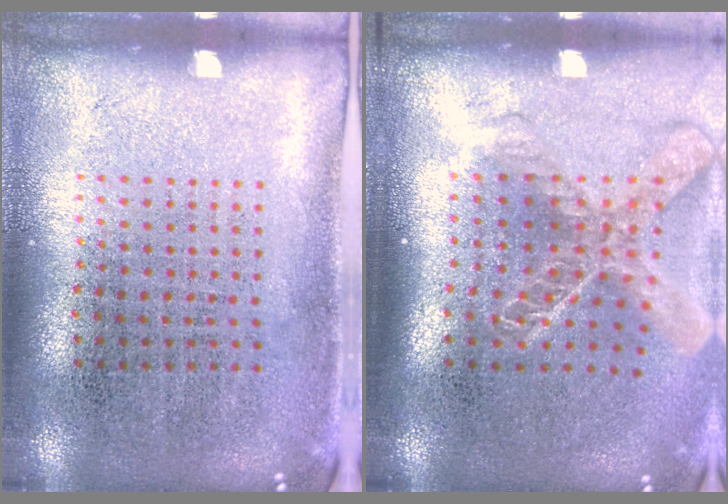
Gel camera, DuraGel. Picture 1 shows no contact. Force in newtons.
{"total": 2.0, "press": 1.5, "slide": 1.2}